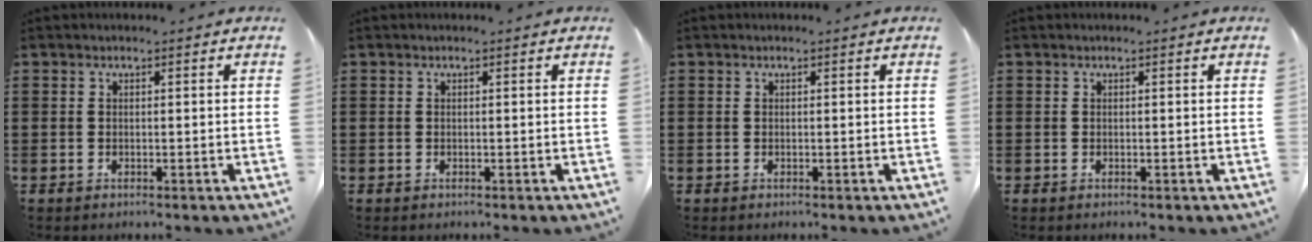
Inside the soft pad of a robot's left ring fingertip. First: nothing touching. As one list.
[{"total": 0.0}, {"total": 0.0}, {"total": 0.0}]